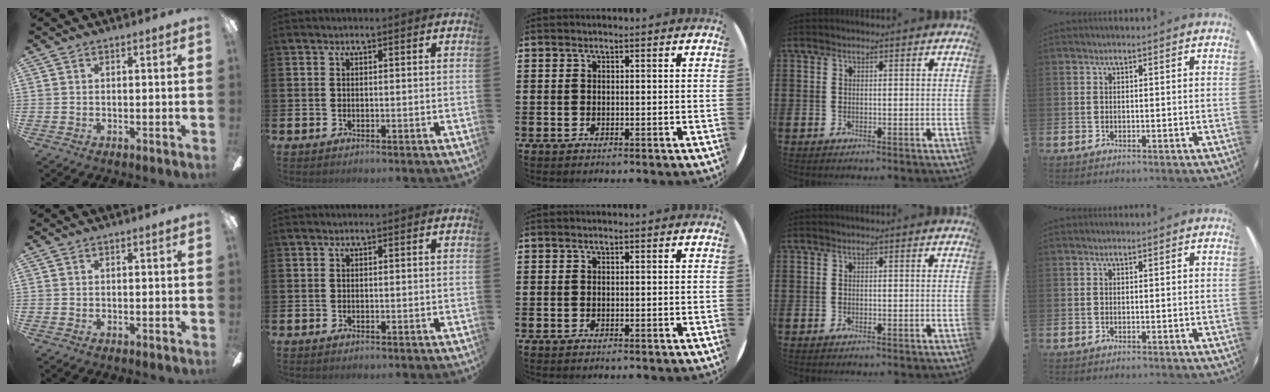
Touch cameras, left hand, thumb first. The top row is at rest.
{}